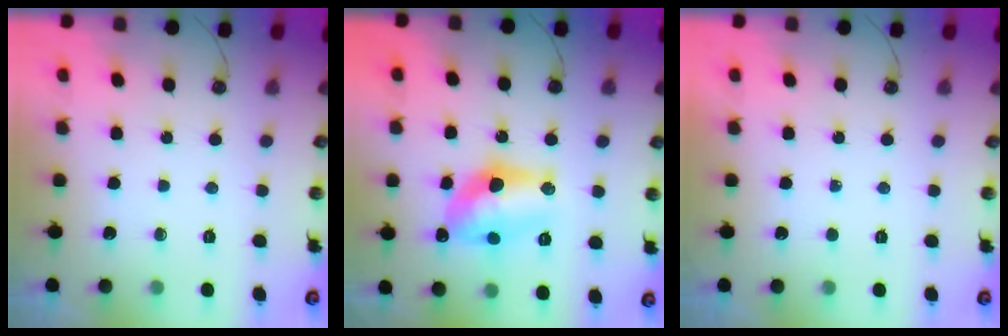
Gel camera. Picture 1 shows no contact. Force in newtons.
{"total": 14.9, "press": 14.1, "slide": 5.0}
{"total": 0.0}